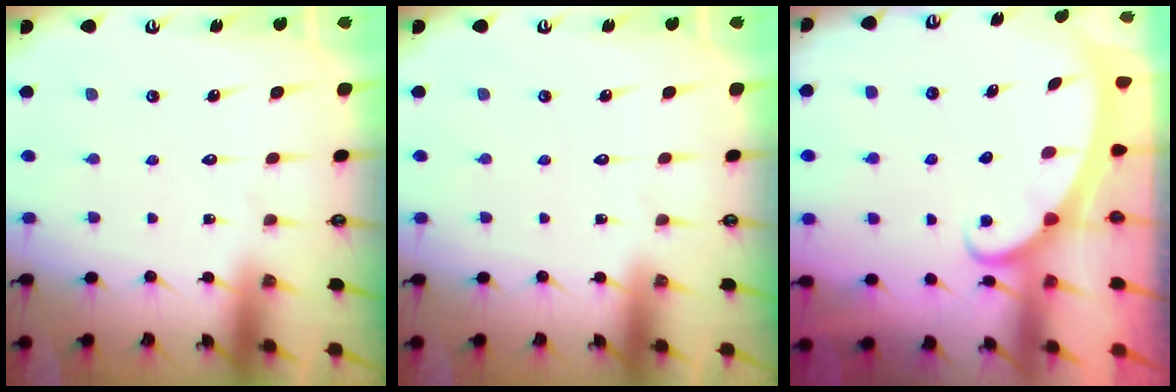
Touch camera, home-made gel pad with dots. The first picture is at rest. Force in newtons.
{"total": 0.0}
{"total": 2.4, "press": 2.3, "slide": 0.4}